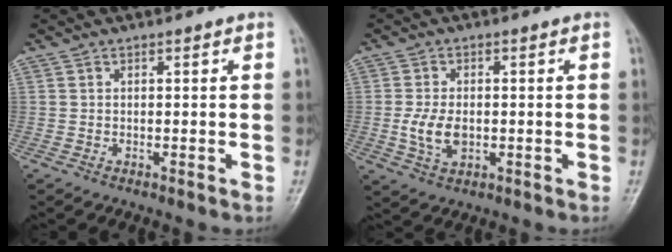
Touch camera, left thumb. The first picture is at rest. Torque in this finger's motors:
{"motor_torque": [-0.04, 0.39, 0.15, 0.11, 0.07]}